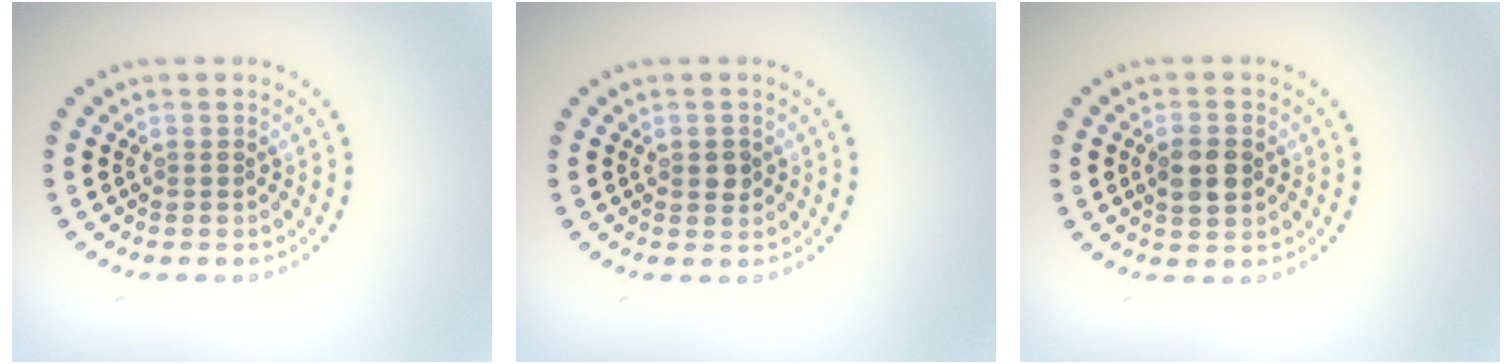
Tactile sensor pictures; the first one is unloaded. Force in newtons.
{"total": 1.3, "press": 1.3, "slide": 0.1}
{"total": 2.6, "press": 2.6, "slide": 0.2}